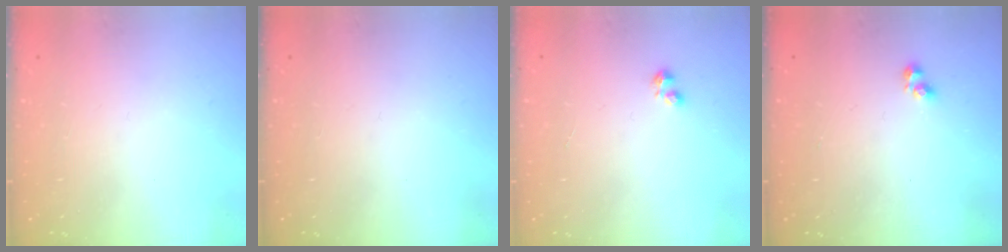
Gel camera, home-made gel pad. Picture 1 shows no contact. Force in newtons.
{"total": 0.0}
{"total": 2.2, "press": 2.2, "slide": 0.4}
{"total": 2.4, "press": 2.3, "slide": 0.4}